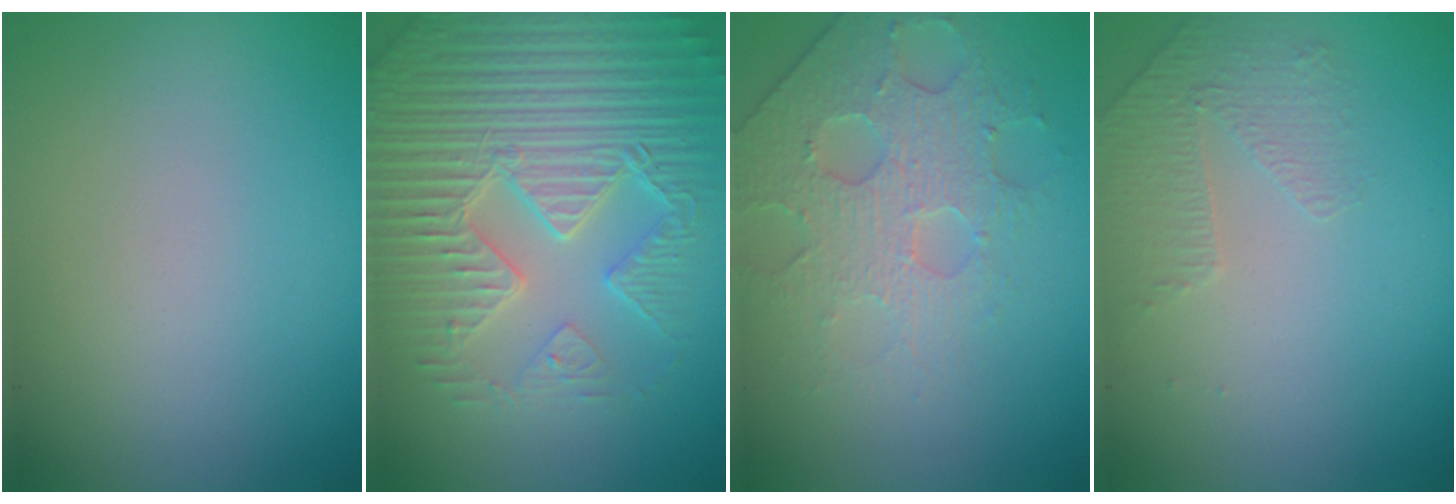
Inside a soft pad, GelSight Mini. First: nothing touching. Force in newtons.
{"total": 7.7, "press": 6.1, "slide": 4.7}
{"total": 3.8, "press": 3.6, "slide": 1.2}
{"total": 1.4, "press": 0.9, "slide": 1.1}